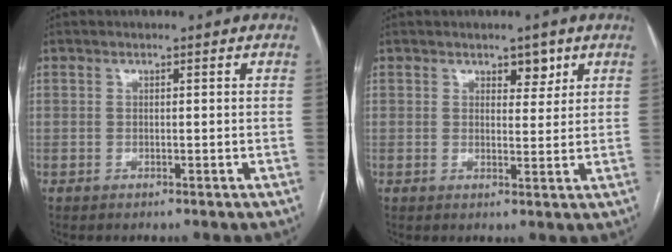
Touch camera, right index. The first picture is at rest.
{"total": 3.1, "force": [1.9, 1.7, 1.7], "torque": [-0.017, 0.000, 0.029]}